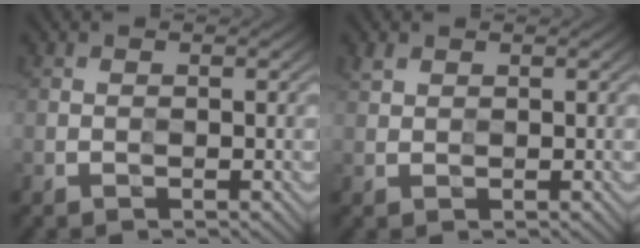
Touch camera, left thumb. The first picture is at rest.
{"total": 1.4, "force": [1.2, 0.6, 0.0], "torque": [-0.003, 0.003, 0.028]}